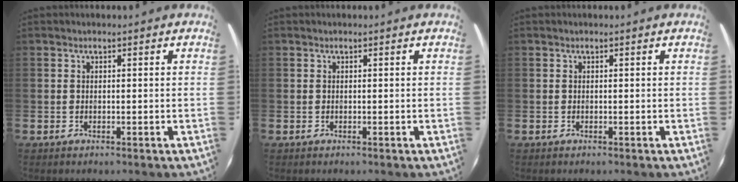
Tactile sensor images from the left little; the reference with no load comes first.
{"total": 0.0}
{"total": 0.0}